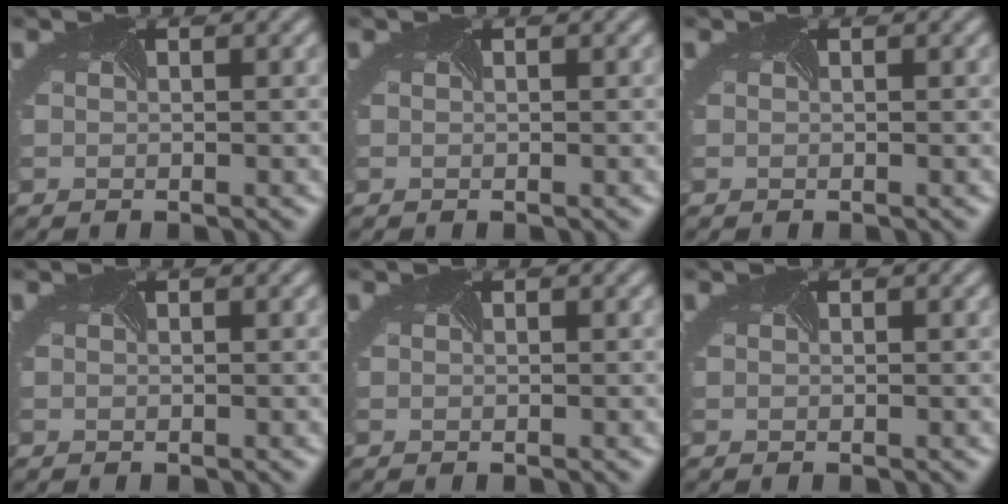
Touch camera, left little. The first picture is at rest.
{"total": 0.0}
{"total": 0.0}
{"total": 0.0}
{"total": 0.0}
{"total": 0.0}